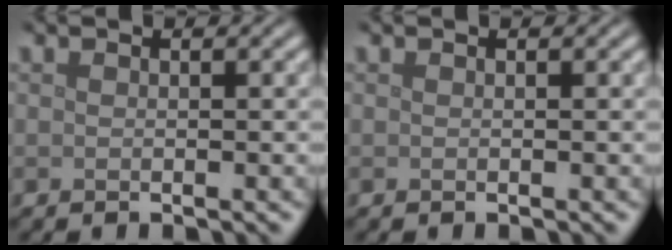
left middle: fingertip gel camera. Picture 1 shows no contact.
{"total": 0.0}